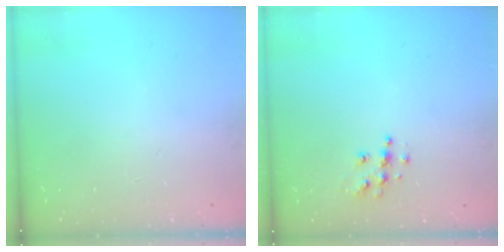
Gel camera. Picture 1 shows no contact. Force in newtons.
{"total": 6.4, "press": 6.4, "slide": 0.2}